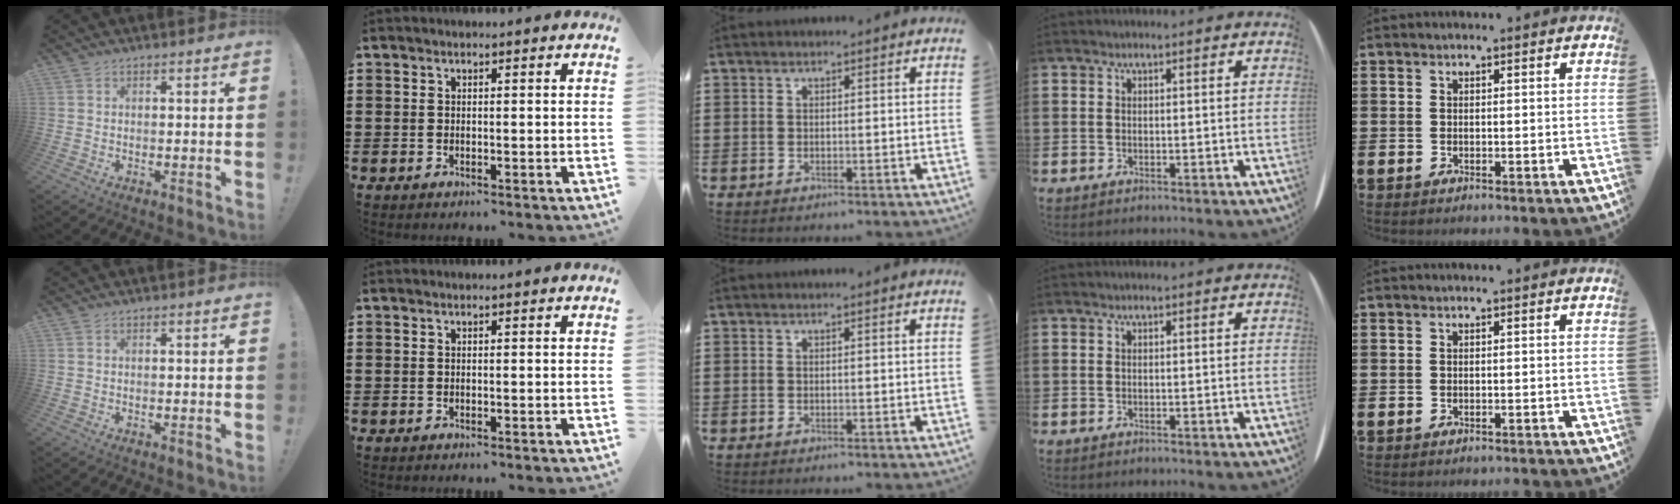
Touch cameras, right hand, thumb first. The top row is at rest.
{}